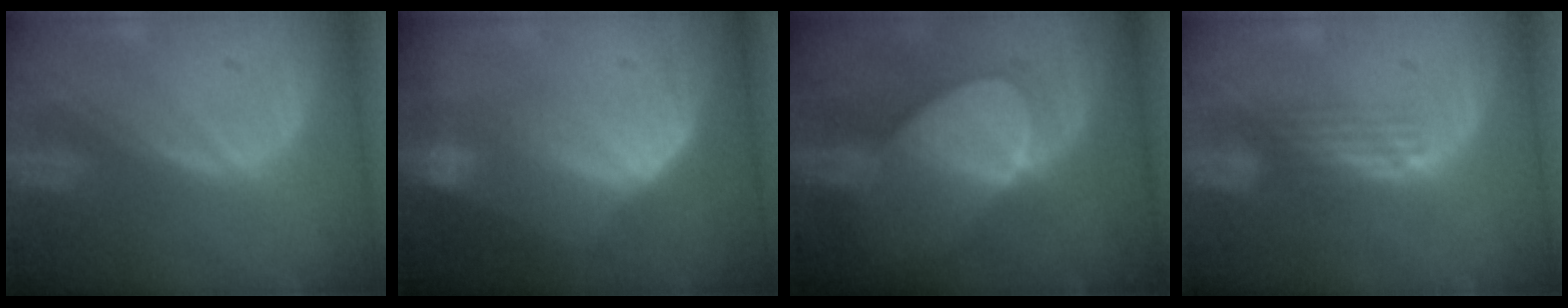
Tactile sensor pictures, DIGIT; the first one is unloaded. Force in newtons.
{"total": 7.1, "press": 6.2, "slide": 3.3}
{"total": 7.6, "press": 7.4, "slide": 1.8}
{"total": 3.3, "press": 2.8, "slide": 1.8}